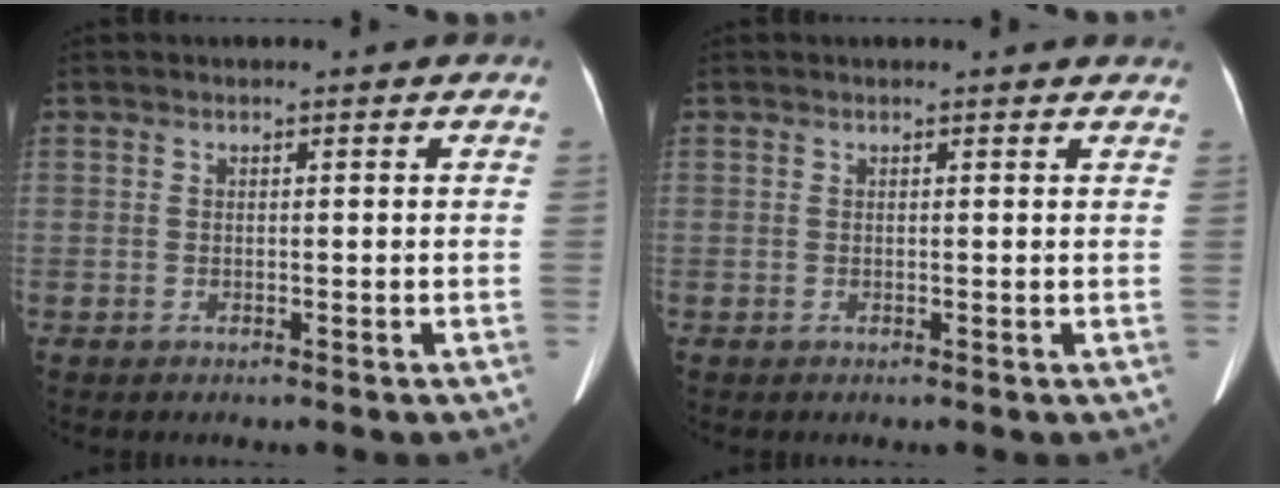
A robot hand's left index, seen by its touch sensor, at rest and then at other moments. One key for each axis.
{"total": 3.3, "fx": 3.2, "fy": 0.6, "fz": 0.6, "tx": -0.009, "ty": 0.005, "tz": 0.021}